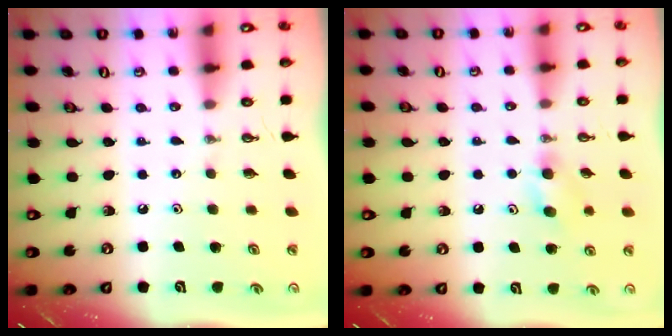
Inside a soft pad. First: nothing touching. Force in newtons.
{"total": 7.2, "press": 7.2, "slide": 1.1}